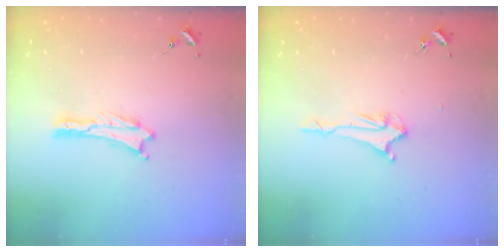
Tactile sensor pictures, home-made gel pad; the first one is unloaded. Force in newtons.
{"total": 2.1, "press": 2.0, "slide": 0.4}